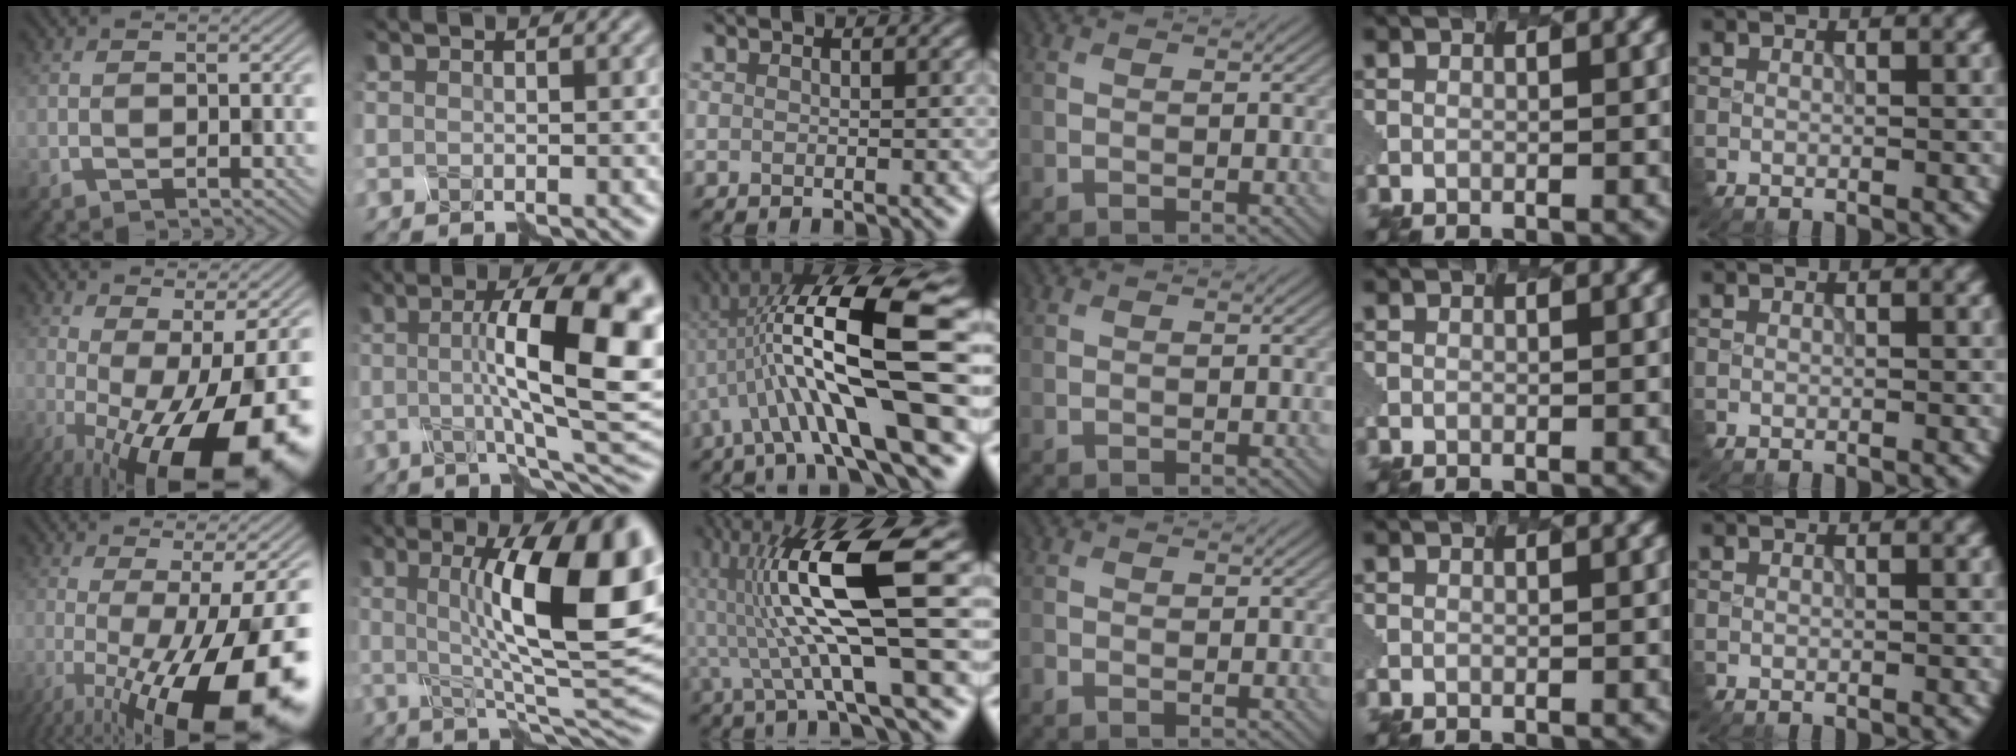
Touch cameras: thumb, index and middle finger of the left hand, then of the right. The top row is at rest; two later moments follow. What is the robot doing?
{"motion": "disassemble", "object": "spray bottle"}